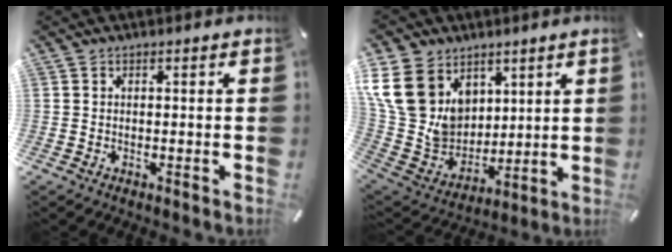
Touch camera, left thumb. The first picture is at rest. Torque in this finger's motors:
{"motor_torque": [2.18, 2.22, 1.33, -1.44, 0.62]}